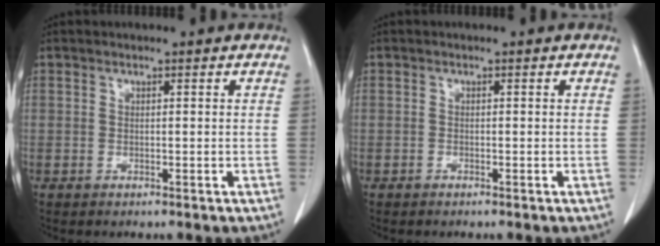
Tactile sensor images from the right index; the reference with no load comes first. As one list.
[{"total": 0.0}]